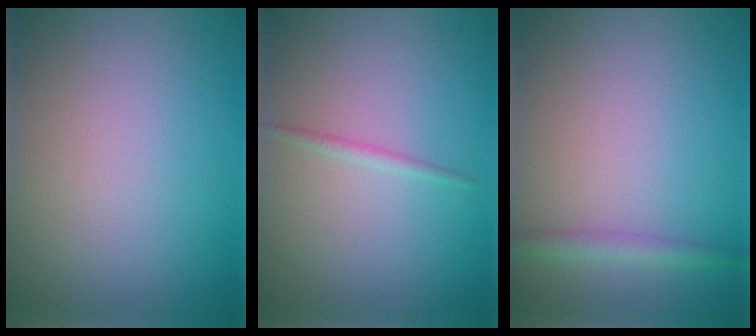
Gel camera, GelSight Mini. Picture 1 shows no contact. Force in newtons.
{"total": 0.8, "press": 0.8, "slide": 0.0}
{"total": 1.7, "press": 1.7, "slide": 0.1}